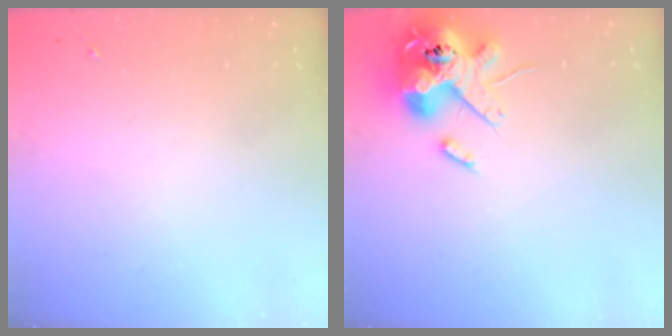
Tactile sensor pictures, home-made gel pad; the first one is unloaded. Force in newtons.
{"total": 14.9, "press": 14.7, "slide": 2.6}